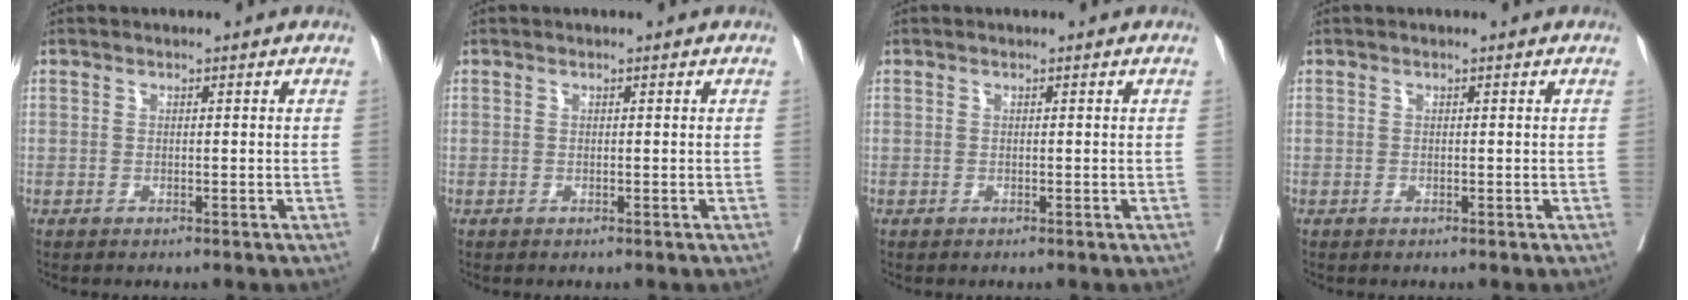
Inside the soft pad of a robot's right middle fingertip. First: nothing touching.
{"total": 0.0}
{"total": 0.0}
{"total": 0.0}